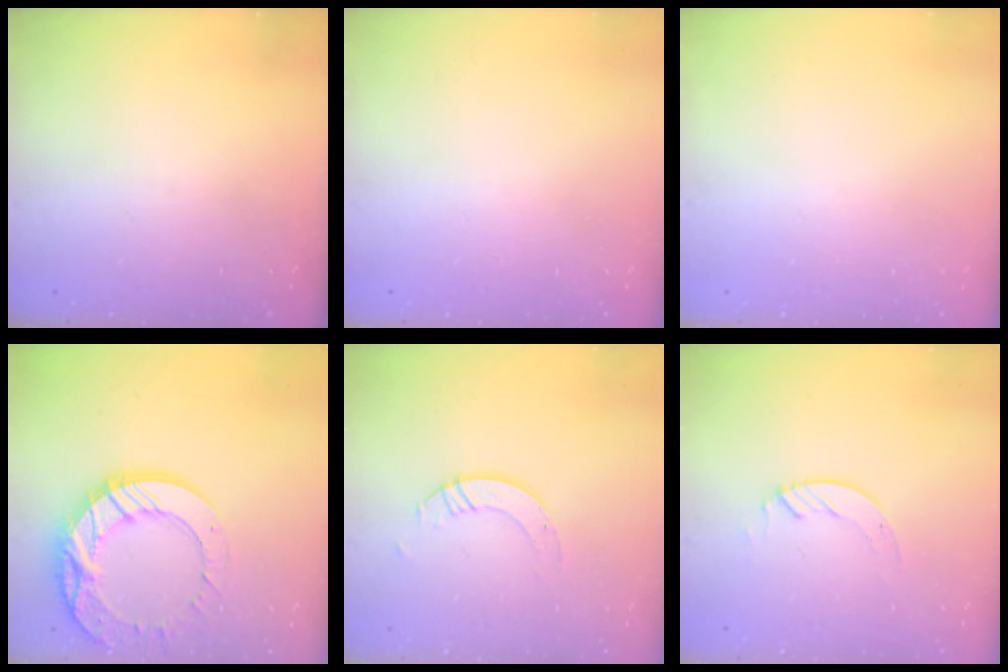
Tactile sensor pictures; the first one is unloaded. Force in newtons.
{"total": 0.0}
{"total": 0.0}
{"total": 17.7, "press": 17.6, "slide": 1.5}
{"total": 4.4, "press": 4.4, "slide": 0.0}
{"total": 2.4, "press": 2.4, "slide": 0.2}